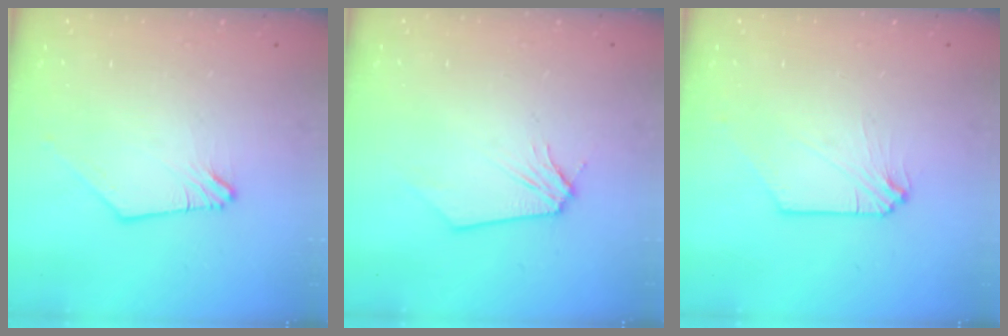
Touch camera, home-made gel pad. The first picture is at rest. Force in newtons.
{"total": 0.0}
{"total": 0.0}